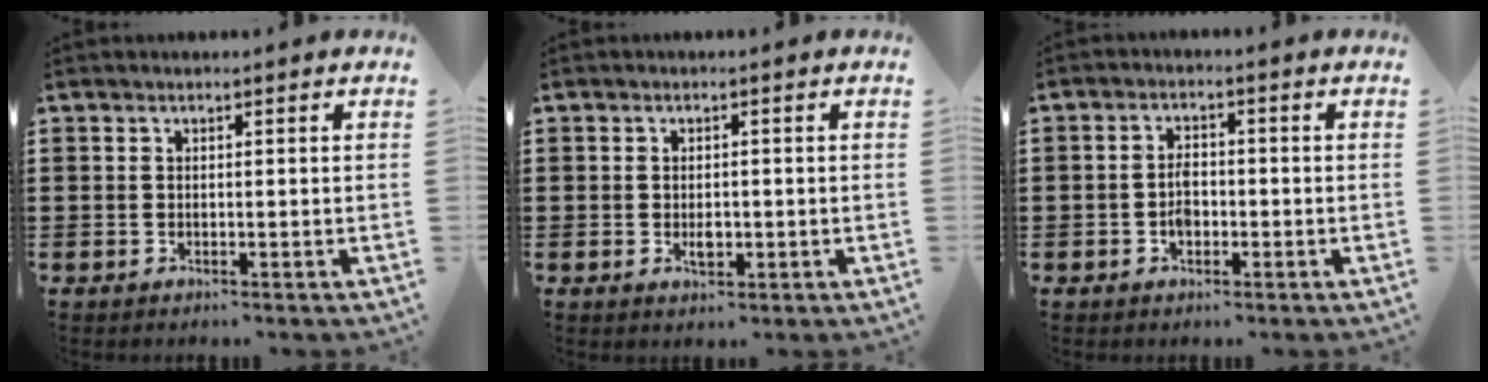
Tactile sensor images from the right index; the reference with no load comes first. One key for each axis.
{"total": 2.2, "fx": -0.3, "fy": 1.1, "fz": 1.9, "tx": -0.035, "ty": 0.001, "tz": -0.005}
{"total": 3.0, "fx": -0.8, "fy": 1.7, "fz": 2.3, "tx": -0.052, "ty": 0.001, "tz": -0.017}